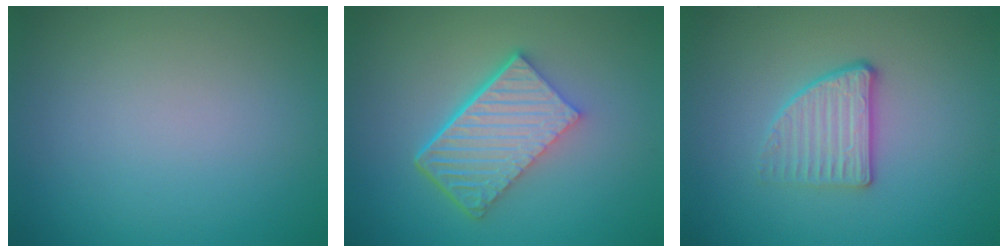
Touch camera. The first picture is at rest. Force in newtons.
{"total": 6.3, "press": 4.3, "slide": 4.7}
{"total": 2.9, "press": 2.5, "slide": 1.4}